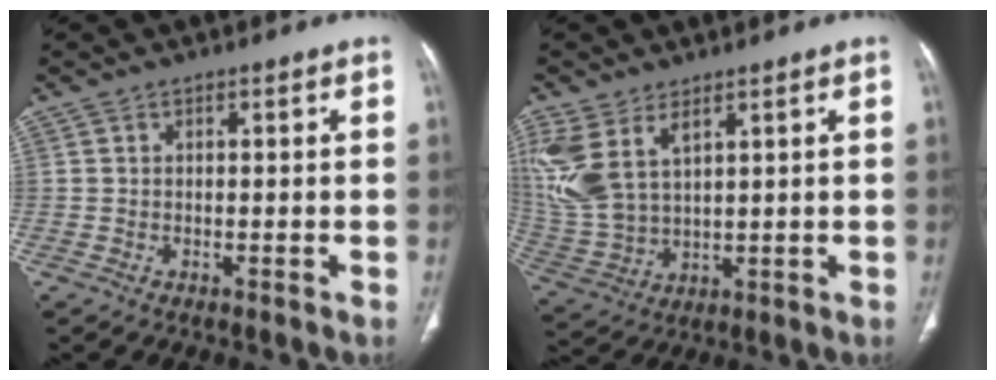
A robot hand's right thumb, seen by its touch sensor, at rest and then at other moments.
{"total": 13.0, "force": [6.0, 7.1, 9.0], "torque": [-0.210, -0.014, 0.140]}